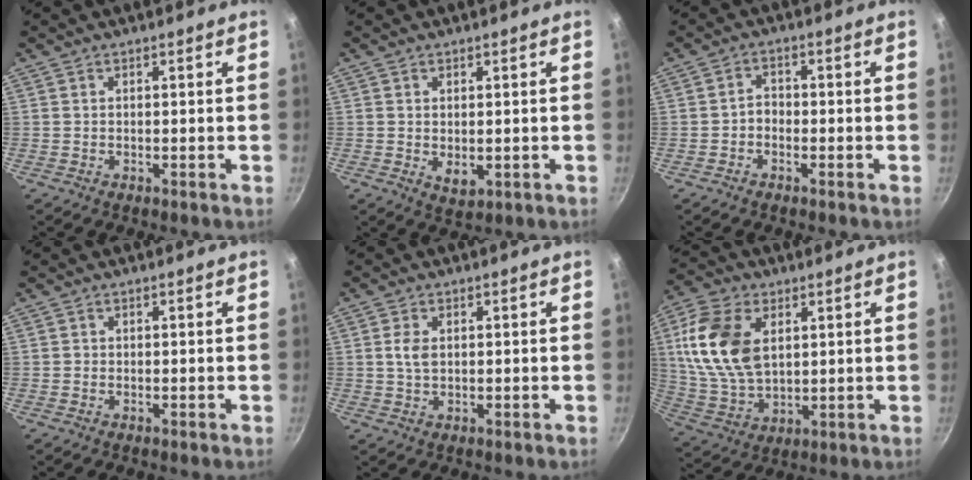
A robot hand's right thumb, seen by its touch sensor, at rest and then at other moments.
{"total": 3.2, "force": [0.0, 2.0, 2.5], "torque": [-0.040, -0.013, 0.004]}
{"total": 2.3, "force": [-1.1, 1.7, 1.1], "torque": [-0.011, 0.020, -0.025]}
{"total": 0.0}
{"total": 3.2, "force": [0.6, 2.0, 2.4], "torque": [-0.047, 0.000, 0.010]}
{"total": 16.3, "force": [4.1, 10.1, 12.0], "torque": [-0.222, -0.009, 0.087]}